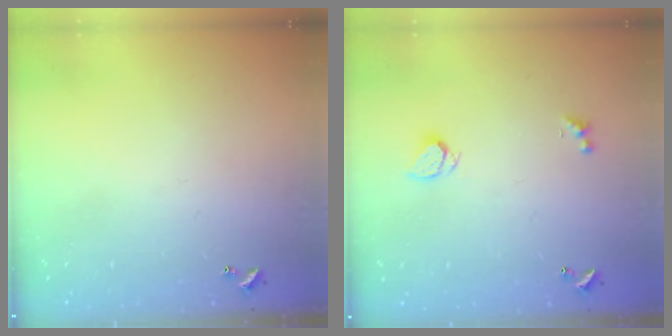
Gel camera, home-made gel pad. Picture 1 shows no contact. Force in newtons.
{"total": 2.0, "press": 2.0, "slide": 0.5}